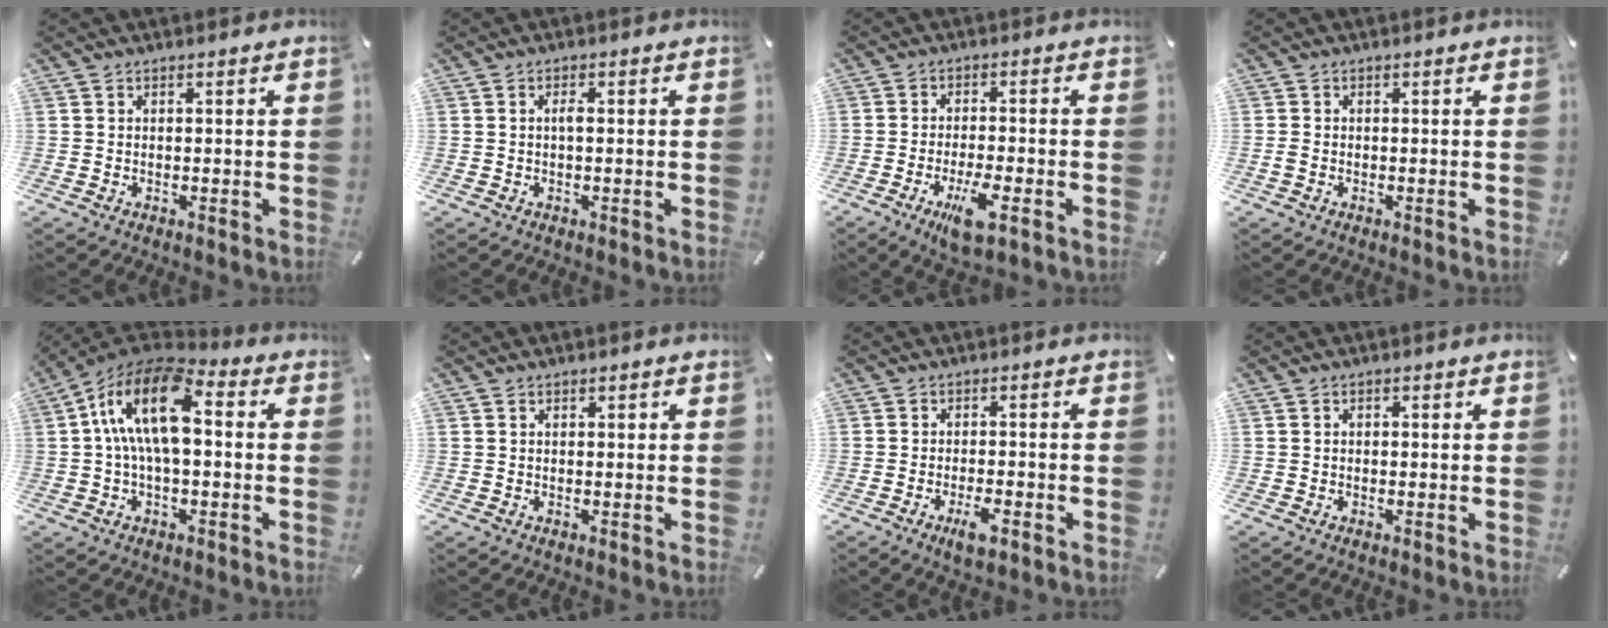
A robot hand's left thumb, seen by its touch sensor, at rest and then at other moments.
{"total": 1.7, "force": [0.0, 0.6, 1.6], "torque": [-0.031, 0.003, -0.002]}
{"total": 7.6, "force": [-3.7, 1.9, 6.4], "torque": [-0.122, 0.002, -0.062]}
{"total": 0.9, "force": [-0.3, 0.7, 0.5], "torque": [-0.009, 0.003, -0.007]}
{"total": 16.5, "force": [2.6, 8.5, 13.9], "torque": [-0.263, -0.003, 0.045]}
{"total": 0.8, "force": [0.1, 0.6, 0.6], "torque": [-0.012, 0.004, 0.001]}
{"total": 4.6, "force": [-2.5, 1.5, 3.6], "torque": [-0.060, 0.008, -0.042]}
{"total": 1.0, "force": [-0.1, 0.7, 0.6], "torque": [-0.012, 0.004, -0.003]}